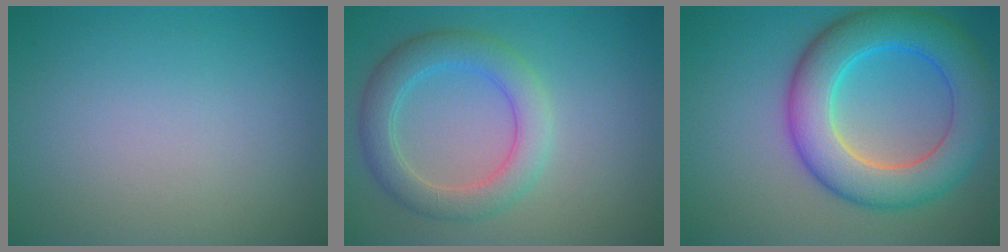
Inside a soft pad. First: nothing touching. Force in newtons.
{"total": 4.5, "press": 4.5, "slide": 0.1}
{"total": 8.8, "press": 8.8, "slide": 0.2}